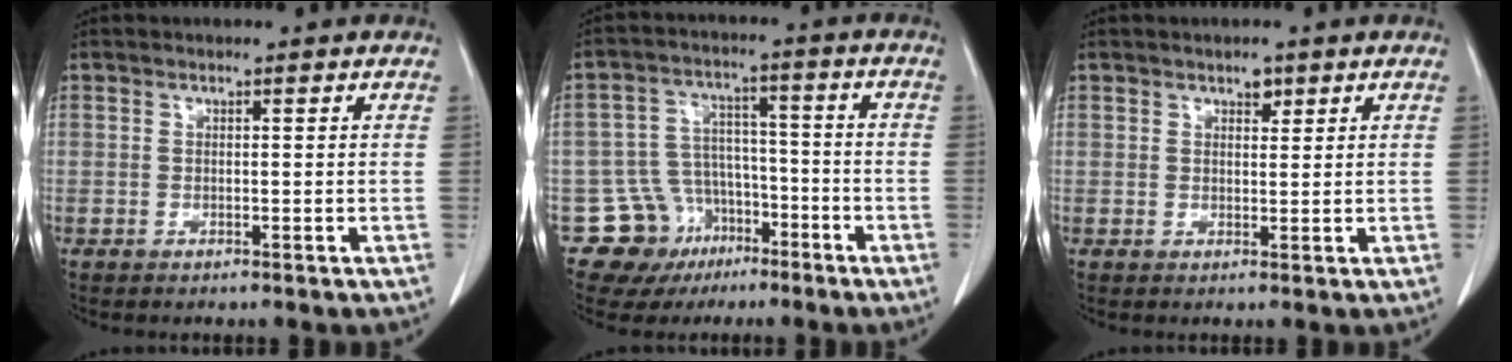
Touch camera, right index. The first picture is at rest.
{"total": 11.1, "force": [-6.0, 9.1, 1.8], "torque": [-0.030, 0.048, -0.082]}
{"total": 1.5, "force": [1.0, 0.9, 0.7], "torque": [-0.014, -0.002, 0.013]}